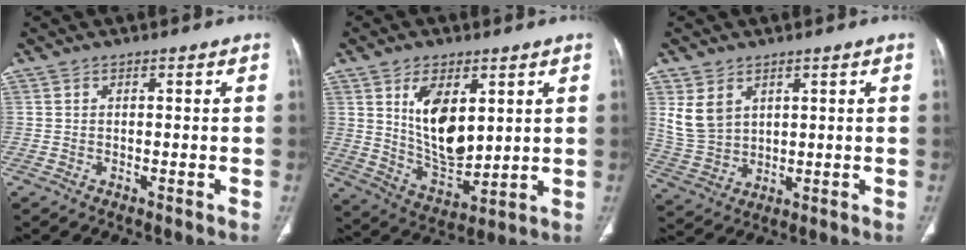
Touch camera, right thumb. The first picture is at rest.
{"total": 13.2, "force": [4.0, 7.1, 10.4], "torque": [-0.158, -0.029, 0.088]}
{"total": 7.4, "force": [3.3, 5.2, 4.1], "torque": [-0.074, -0.012, 0.084]}